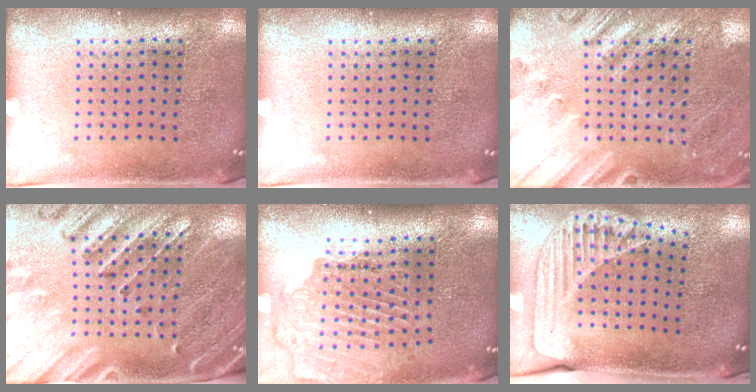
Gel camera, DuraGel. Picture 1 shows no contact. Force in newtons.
{"total": 0.0}
{"total": 2.3, "press": 2.3, "slide": 0.3}
{"total": 2.8, "press": 2.7, "slide": 0.8}
{"total": 1.6, "press": 1.6, "slide": 0.0}
{"total": 1.8, "press": 1.6, "slide": 0.9}